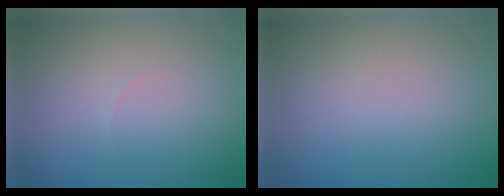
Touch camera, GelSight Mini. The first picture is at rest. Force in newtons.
{"total": 0.0}